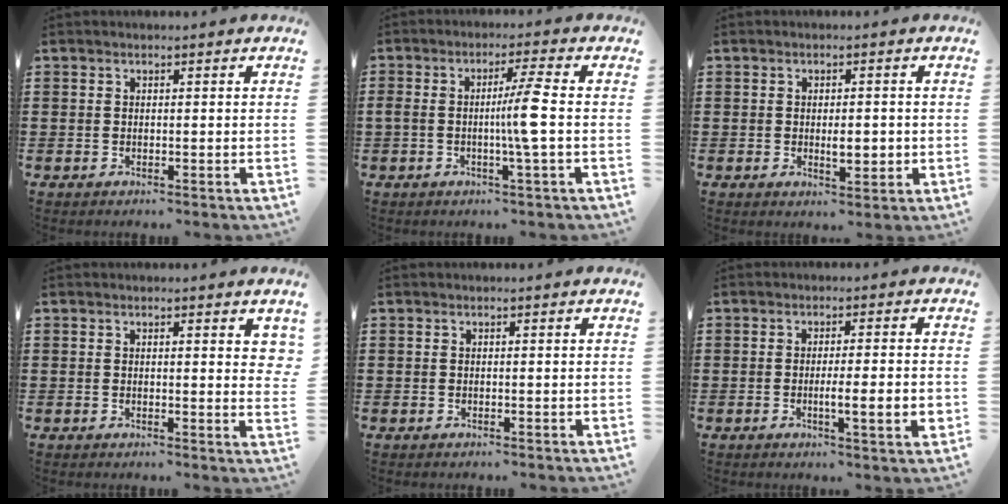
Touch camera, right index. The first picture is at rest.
{"total": 5.6, "force": [-0.7, -0.5, 5.5], "torque": [-0.101, -0.004, -0.020]}
{"total": 3.5, "force": [-0.3, 1.4, 3.2], "torque": [-0.050, 0.000, -0.007]}
{"total": 1.4, "force": [0.8, 0.2, 1.1], "torque": [-0.016, -0.002, 0.012]}
{"total": 0.0}
{"total": 5.1, "force": [-1.1, 0.4, 5.0], "torque": [-0.073, -0.011, -0.021]}